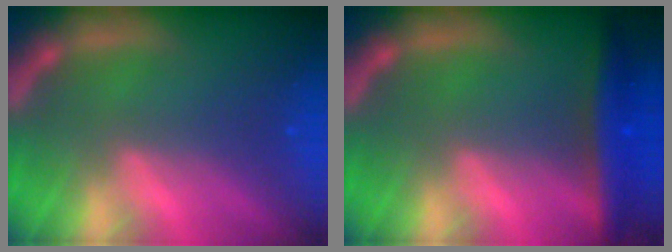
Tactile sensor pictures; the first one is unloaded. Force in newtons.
{"total": 5.0}